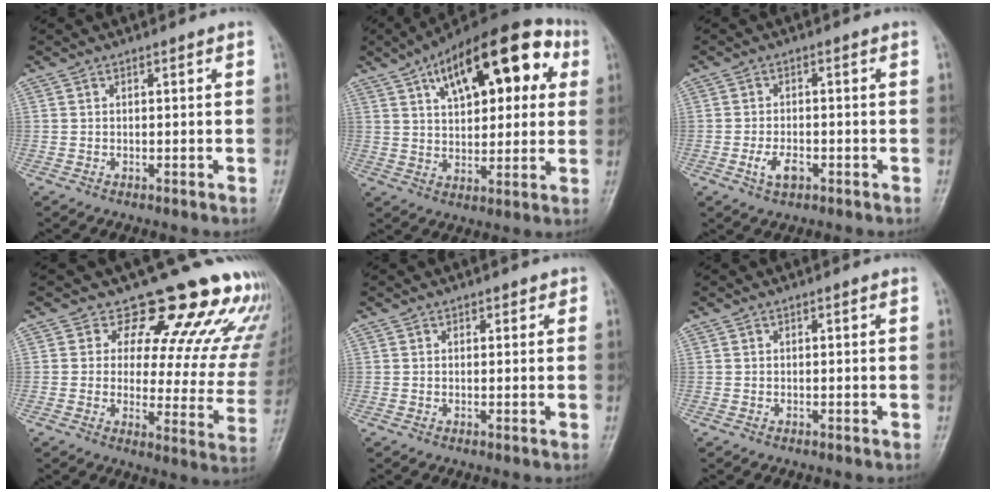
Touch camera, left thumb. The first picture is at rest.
{"total": 22.6, "force": [8.8, 10.8, 17.8], "torque": [-0.236, 0.015, 0.131]}
{"total": 4.0, "force": [-1.7, 2.1, 2.9], "torque": [-0.055, 0.009, -0.029]}
{"total": 18.4, "force": [15.8, 6.6, 6.7], "torque": [-0.023, -0.117, 0.172]}
{"total": 1.1, "force": [0.7, 0.8, 0.4], "torque": [0.008, -0.002, 0.004]}
{"total": 0.0}